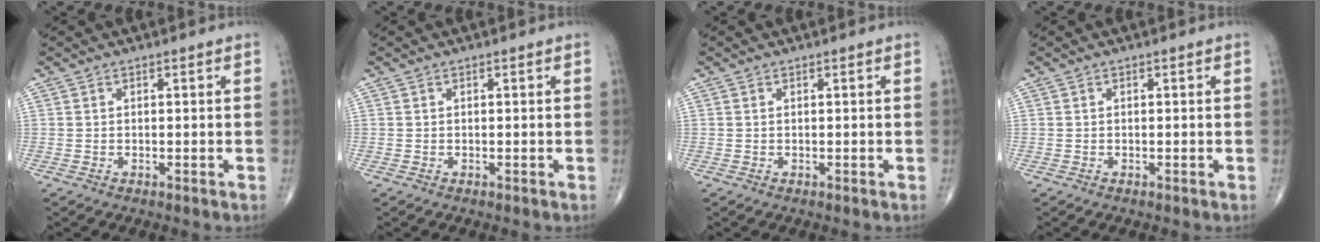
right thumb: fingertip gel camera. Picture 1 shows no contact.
{"total": 0.0}
{"total": 0.0}
{"total": 0.0}